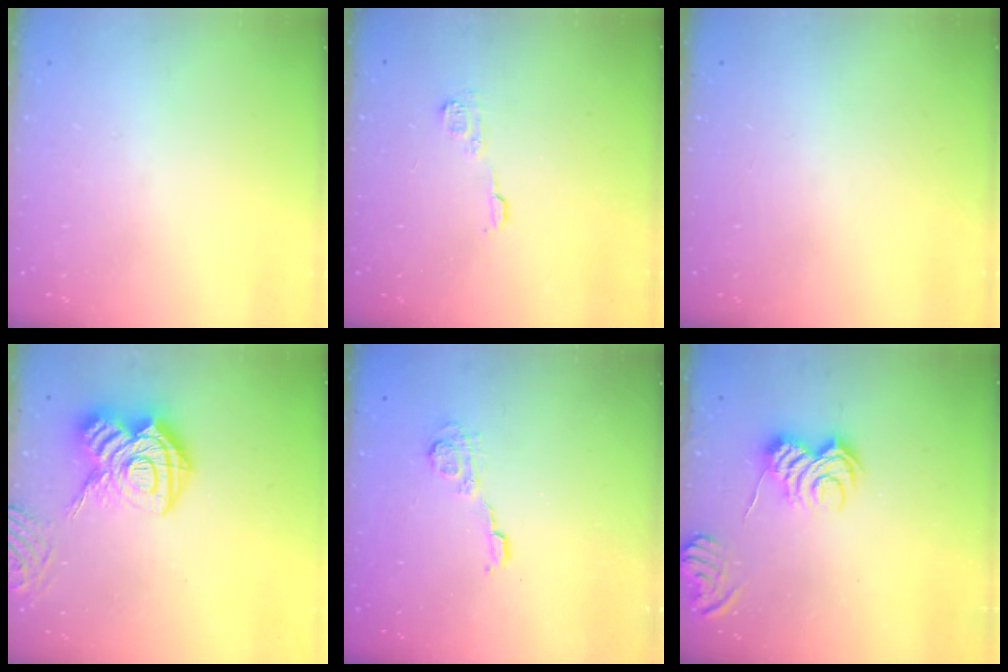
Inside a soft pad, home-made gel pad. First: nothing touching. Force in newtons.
{"total": 6.0, "press": 6.0, "slide": 0.4}
{"total": 0.0}
{"total": 18.1, "press": 18.1, "slide": 1.7}
{"total": 4.9, "press": 4.9, "slide": 0.3}
{"total": 5.4, "press": 5.3, "slide": 1.0}